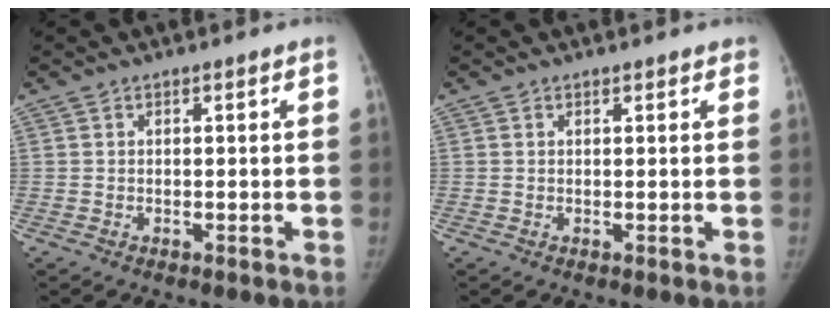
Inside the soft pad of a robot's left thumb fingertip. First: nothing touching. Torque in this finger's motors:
{"motor_torque": [-0.07, -0.02, -0.58, 0.45, -0.02]}